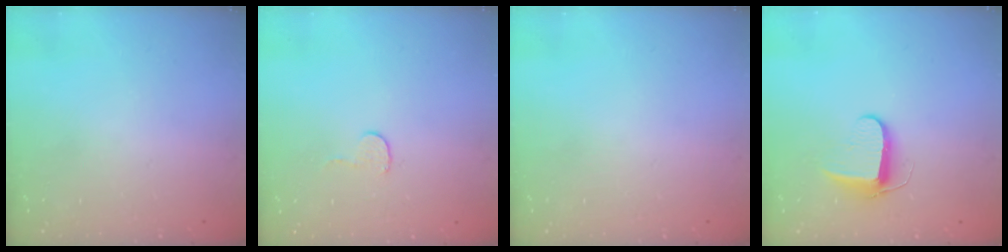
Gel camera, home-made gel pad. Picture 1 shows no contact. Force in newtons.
{"total": 3.7, "press": 3.6, "slide": 0.3}
{"total": 0.0}
{"total": 8.1, "press": 8.1, "slide": 0.9}